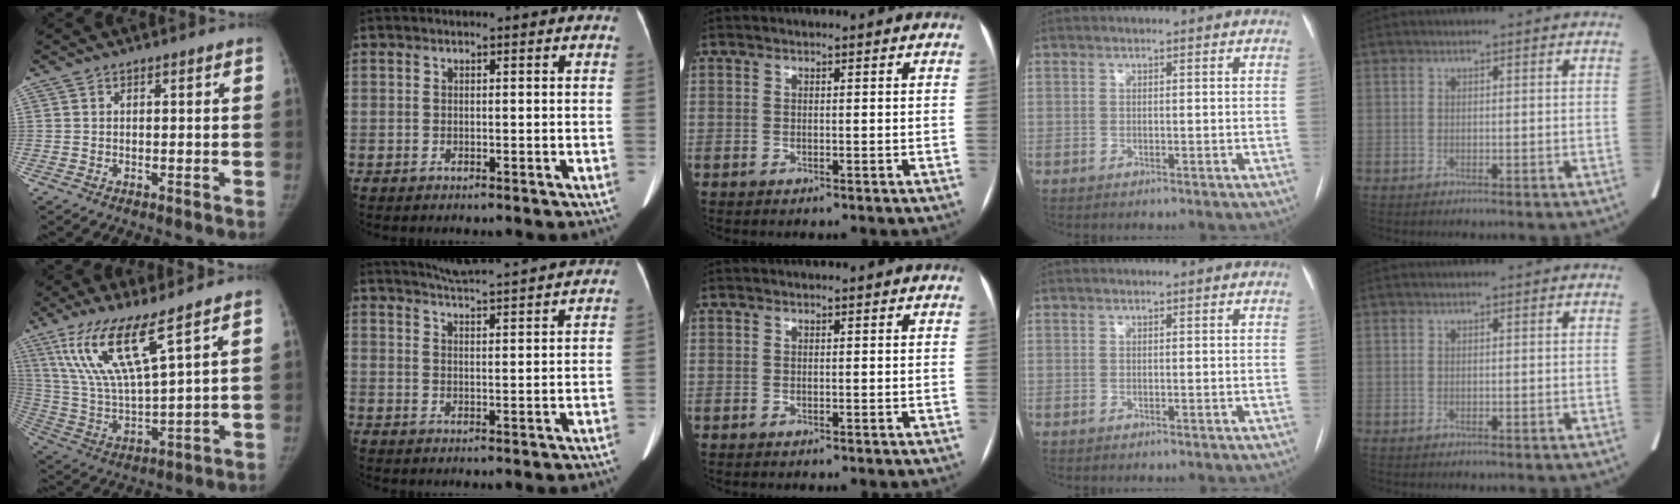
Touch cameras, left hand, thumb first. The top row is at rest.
{"thumb": {"total": 14.4, "force": [8.5, 2.3, 11.4], "torque": [-0.237, -0.044, 0.179]}, "index": {"total": 11.8, "force": [11.0, -0.4, 4.2], "torque": [-0.074, 0.014, 0.145]}}